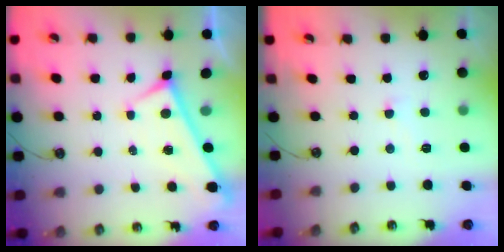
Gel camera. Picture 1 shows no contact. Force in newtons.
{"total": 3.5, "press": 3.5, "slide": 0.3}